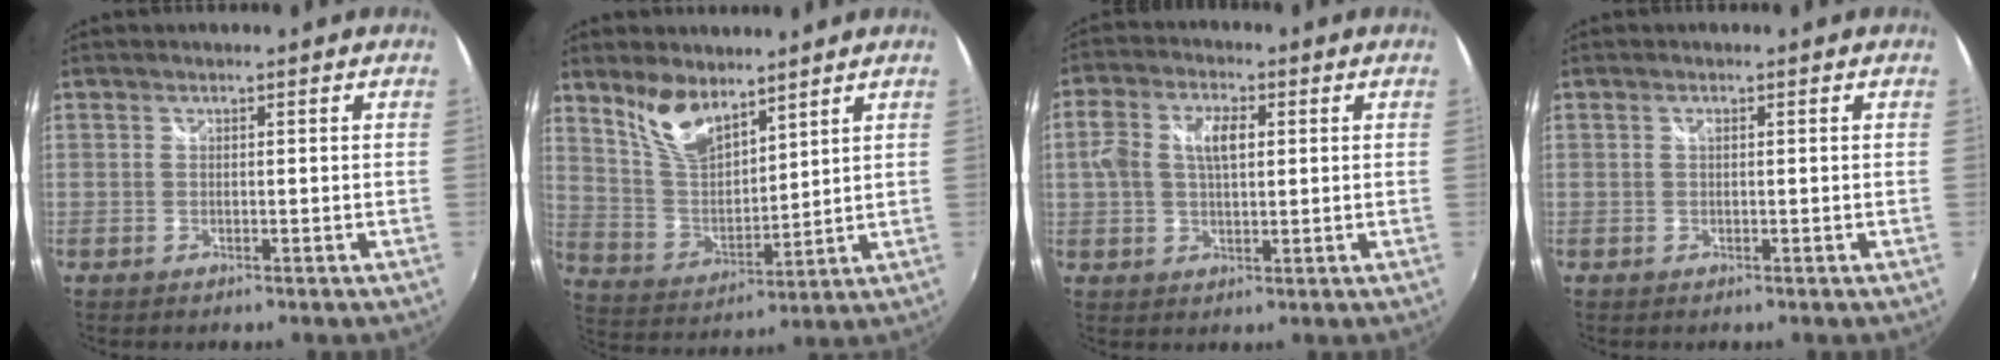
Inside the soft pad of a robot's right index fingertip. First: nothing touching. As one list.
[{"total": 10.2, "force": [7.4, 4.2, 5.7], "torque": [-0.110, 0.002, 0.152]}, {"total": 7.4, "force": [1.3, 4.1, 6.1], "torque": [-0.116, 0.018, 0.024]}, {"total": 0.5, "force": [0.2, 0.2, 0.5], "torque": [-0.010, 0.003, 0.001]}]